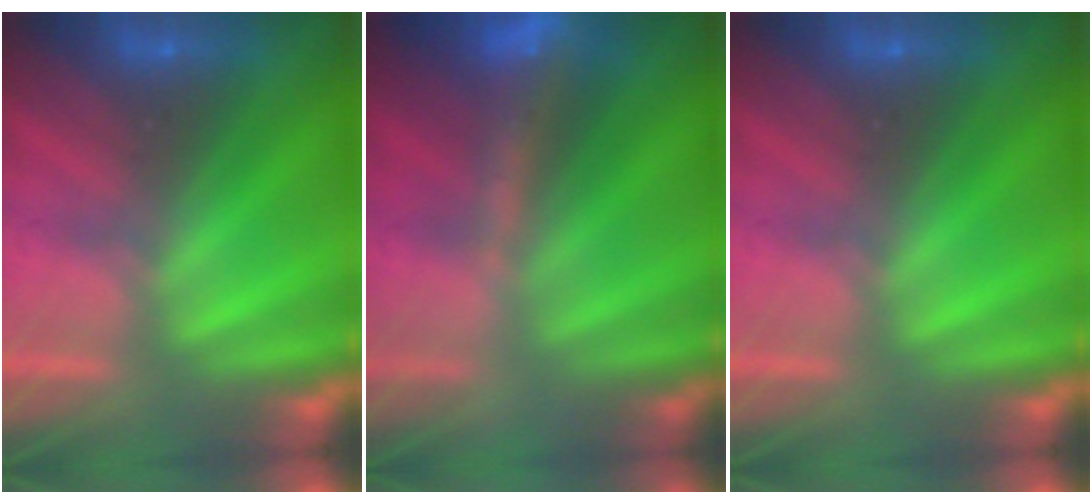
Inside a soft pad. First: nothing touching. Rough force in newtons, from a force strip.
{"total": 8.0}
{"total": 0.0}